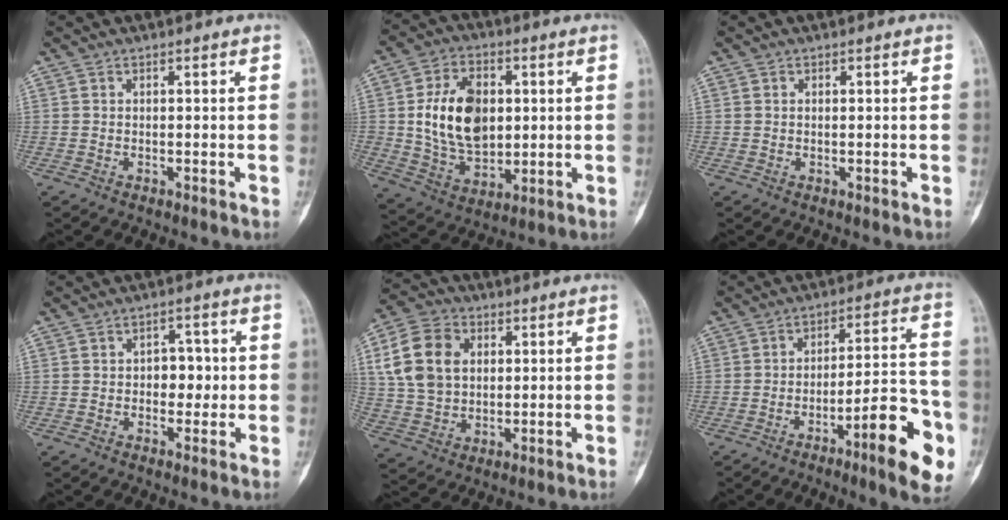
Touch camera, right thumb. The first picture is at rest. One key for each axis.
{"total": 15.7, "fx": 2.0, "fy": 10.6, "fz": 11.4, "tx": -0.165, "ty": -0.009, "tz": 0.042}
{"total": 0.0}
{"total": 5.0, "fx": 0.0, "fy": 3.6, "fz": 3.5, "tx": -0.015, "ty": 0.007, "tz": -0.003}
{"total": 14.3, "fx": 3.6, "fy": 10.8, "fz": 8.6, "tx": -0.136, "ty": 0.005, "tz": 0.066}
{"total": 15.1, "fx": -6.5, "fy": 3.1, "fz": 13.2, "tx": -0.169, "ty": 0.033, "tz": -0.092}